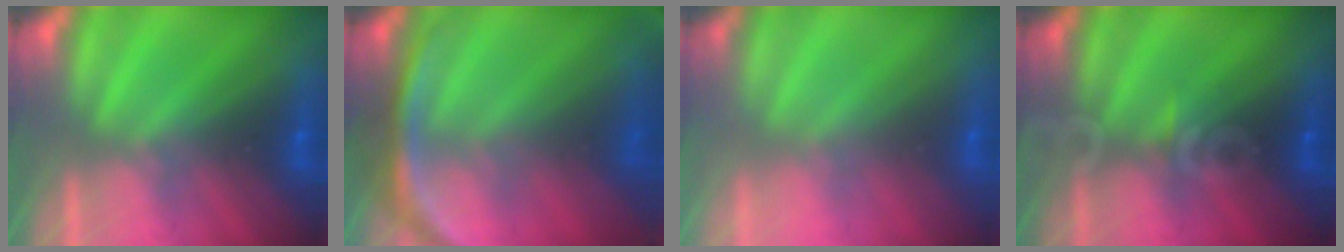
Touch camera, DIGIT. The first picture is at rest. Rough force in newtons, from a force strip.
{"total": 10.0}
{"total": 2.7}
{"total": 3.2}